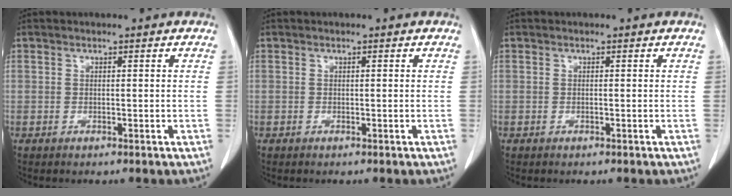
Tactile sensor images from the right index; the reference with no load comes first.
{"total": 0.0}
{"total": 0.0}